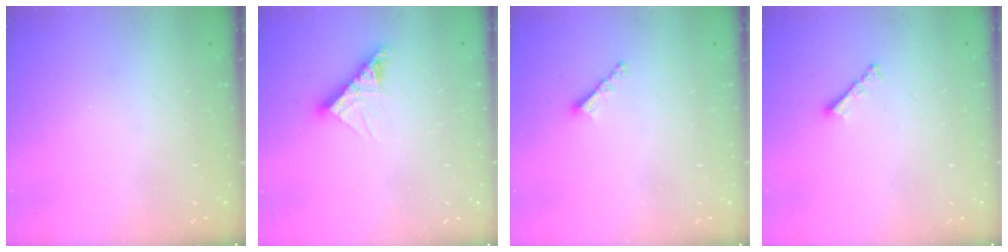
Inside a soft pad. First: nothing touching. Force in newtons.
{"total": 11.6, "press": 11.6, "slide": 1.2}
{"total": 3.4, "press": 3.4, "slide": 0.4}
{"total": 2.4, "press": 2.4, "slide": 0.5}